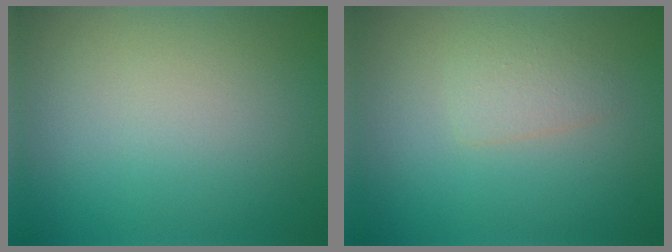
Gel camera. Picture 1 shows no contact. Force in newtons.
{"total": 1.6, "press": 1.6, "slide": 0.0}